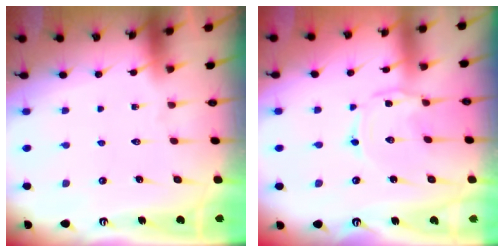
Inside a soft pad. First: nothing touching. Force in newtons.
{"total": 1.3, "press": 1.3, "slide": 0.2}